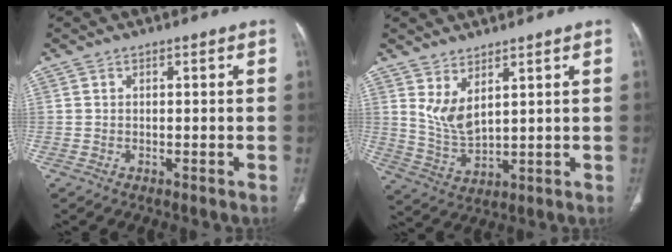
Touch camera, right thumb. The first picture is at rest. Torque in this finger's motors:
{"motor_torque": [1.28, 2.41, -0.23, -0.03, 0.19]}